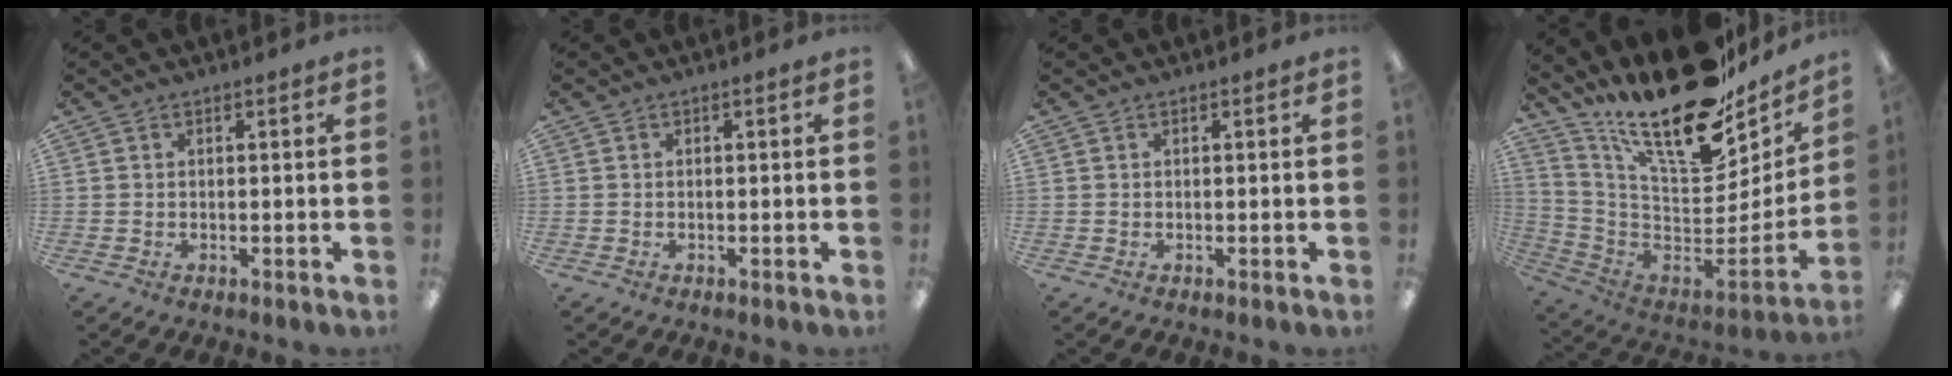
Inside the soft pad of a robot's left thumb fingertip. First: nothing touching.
{"total": 0.0}
{"total": 0.0}
{"total": 23.1, "force": [16.7, 8.1, 13.9], "torque": [-0.204, -0.131, 0.280]}